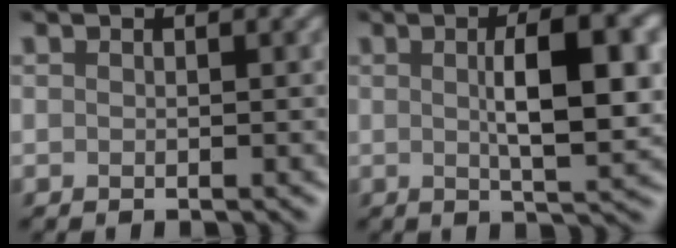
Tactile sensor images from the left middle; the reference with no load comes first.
{"total": 7.7, "force": [0.7, 2.2, 7.4], "torque": [-0.108, 0.006, 0.012]}